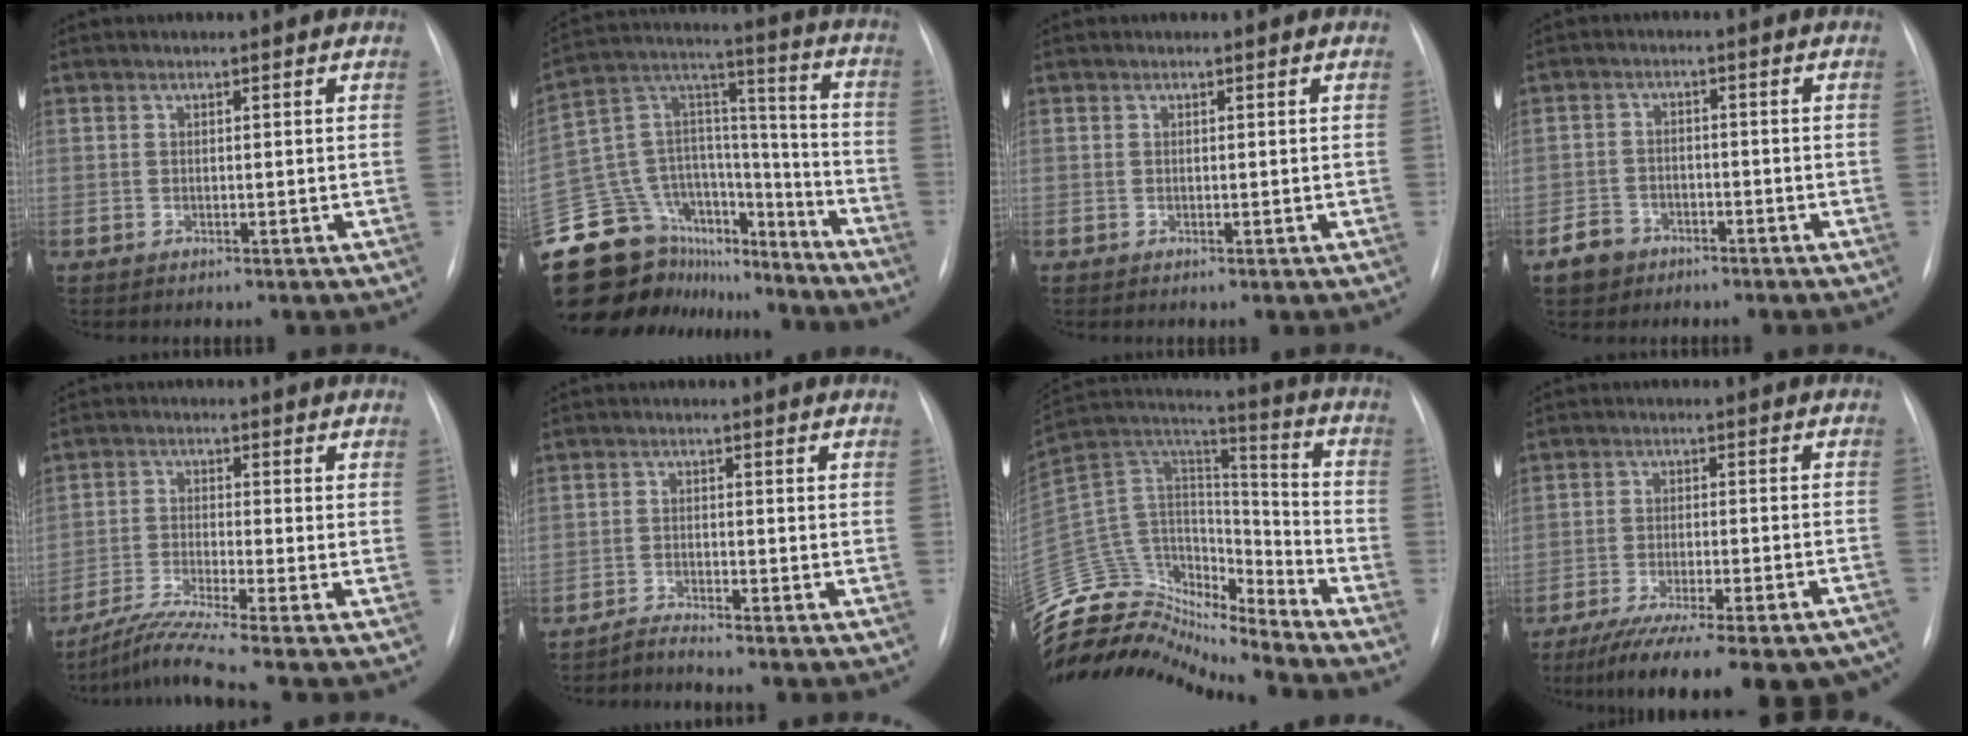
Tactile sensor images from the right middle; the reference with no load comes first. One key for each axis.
{"total": 26.6, "fx": -22.1, "fy": 11.9, "fz": 8.6, "tx": -0.202, "ty": 0.051, "tz": -0.349}
{"total": 0.0}
{"total": 4.3, "fx": -2.9, "fy": 3.1, "fz": 0.8, "tx": -0.018, "ty": 0.008, "tz": -0.047}
{"total": 6.9, "fx": -5.6, "fy": -2.0, "fz": 3.5, "tx": -0.075, "ty": -0.028, "tz": -0.106}
{"total": 2.2, "fx": -2.1, "fy": -0.8, "fz": -0.3, "tx": 0.003, "ty": -0.013, "tz": -0.041}
{"total": 19.4, "fx": -19.0, "fy": 3.2, "fz": 2.3, "tx": -0.040, "ty": 0.088, "tz": -0.328}
{"total": 23.1, "fx": -18.4, "fy": 4.5, "fz": 13.1, "tx": -0.147, "ty": -0.019, "tz": -0.247}